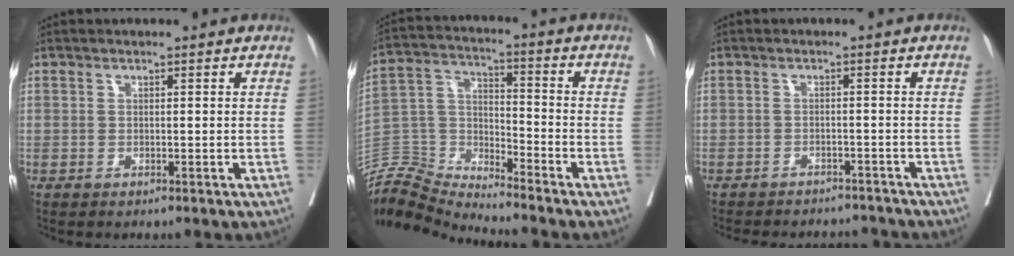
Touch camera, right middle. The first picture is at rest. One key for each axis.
{"total": 10.6, "fx": -10.6, "fy": -0.5, "fz": -0.3, "tx": 0.004, "ty": 0.052, "tz": -0.208}
{"total": 10.3, "fx": -9.6, "fy": 2.6, "fz": 2.6, "tx": -0.047, "ty": 0.009, "tz": -0.112}